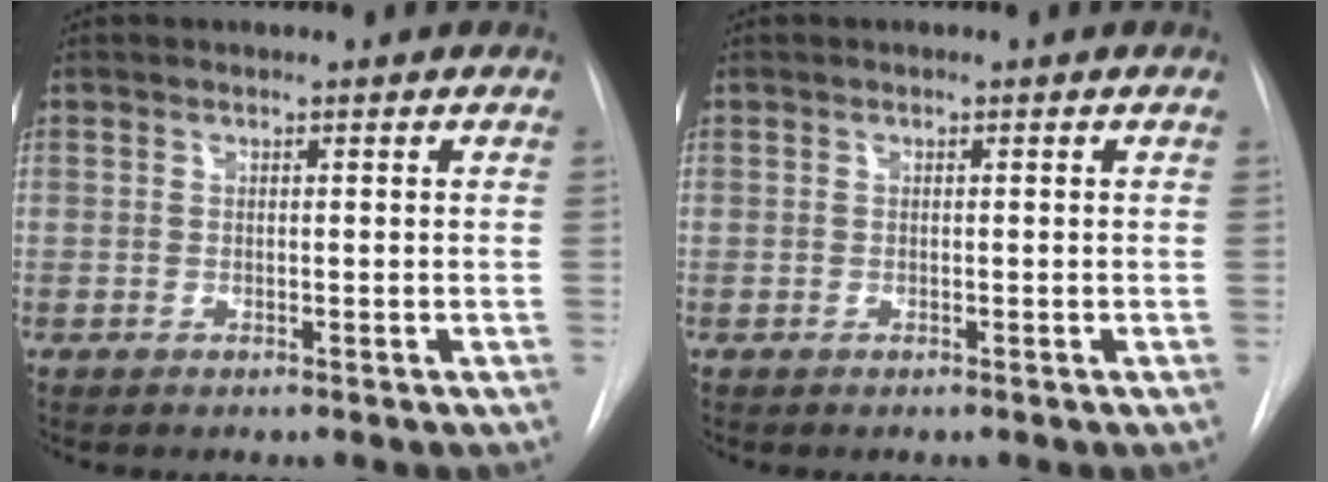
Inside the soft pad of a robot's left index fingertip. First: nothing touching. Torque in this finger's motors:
{"motor_torque": [0.00, 0.00, 0.00, 0.00]}